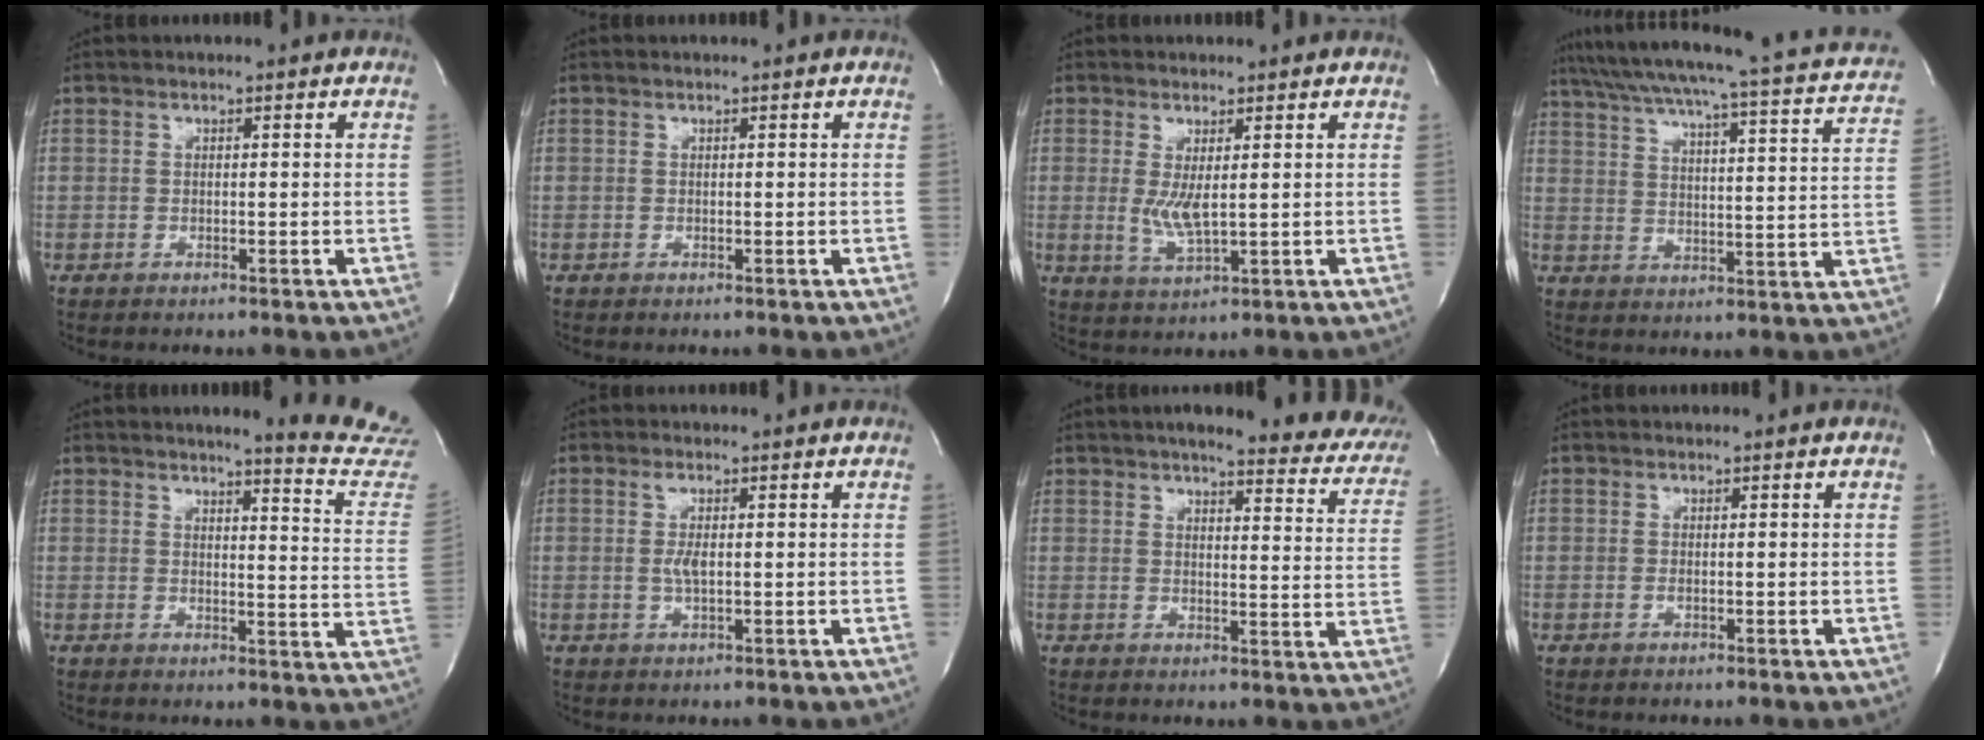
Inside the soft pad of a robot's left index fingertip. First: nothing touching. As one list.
[{"total": 0.0}, {"total": 3.9, "force": [-0.2, 0.8, 3.8], "torque": [-0.080, -0.018, 0.007]}, {"total": 25.6, "force": [21.9, 2.4, 13.1], "torque": [-0.201, -0.027, 0.267]}, {"total": 12.8, "force": [12.4, -1.2, 2.8], "torque": [-0.025, -0.130, 0.114]}, {"total": 2.3, "force": [-0.5, 0.6, 2.2], "torque": [-0.047, -0.007, -0.004]}, {"total": 20.1, "force": [16.6, 4.5, 10.3], "torque": [-0.116, -0.024, 0.173]}, {"total": 0.8, "force": [-0.7, 0.0, 0.2], "torque": [-0.006, -0.005, -0.013]}]